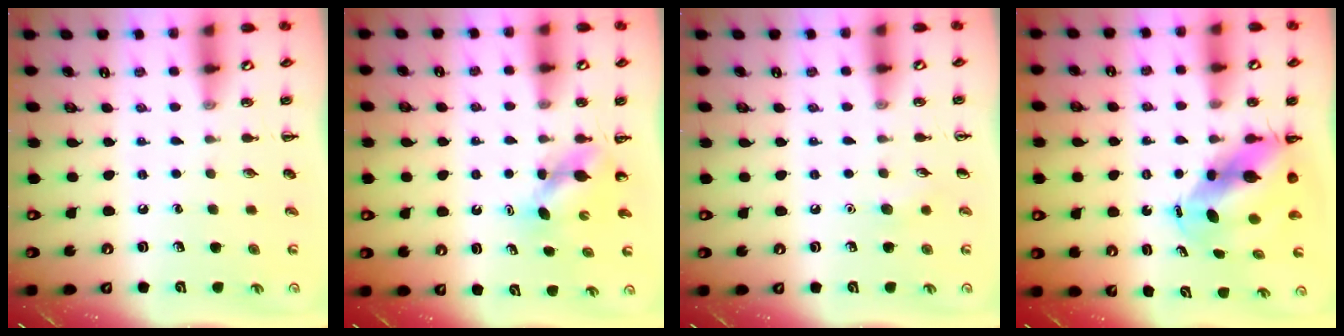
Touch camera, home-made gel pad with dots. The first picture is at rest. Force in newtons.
{"total": 4.5, "press": 4.4, "slide": 0.5}
{"total": 4.5, "press": 4.2, "slide": 1.3}
{"total": 8.4, "press": 8.1, "slide": 2.3}